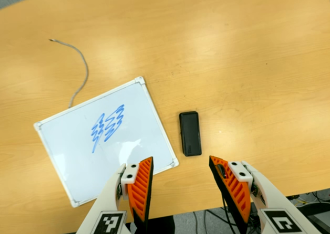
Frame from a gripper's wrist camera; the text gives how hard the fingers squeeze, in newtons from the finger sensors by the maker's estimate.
{"total": 0.0}